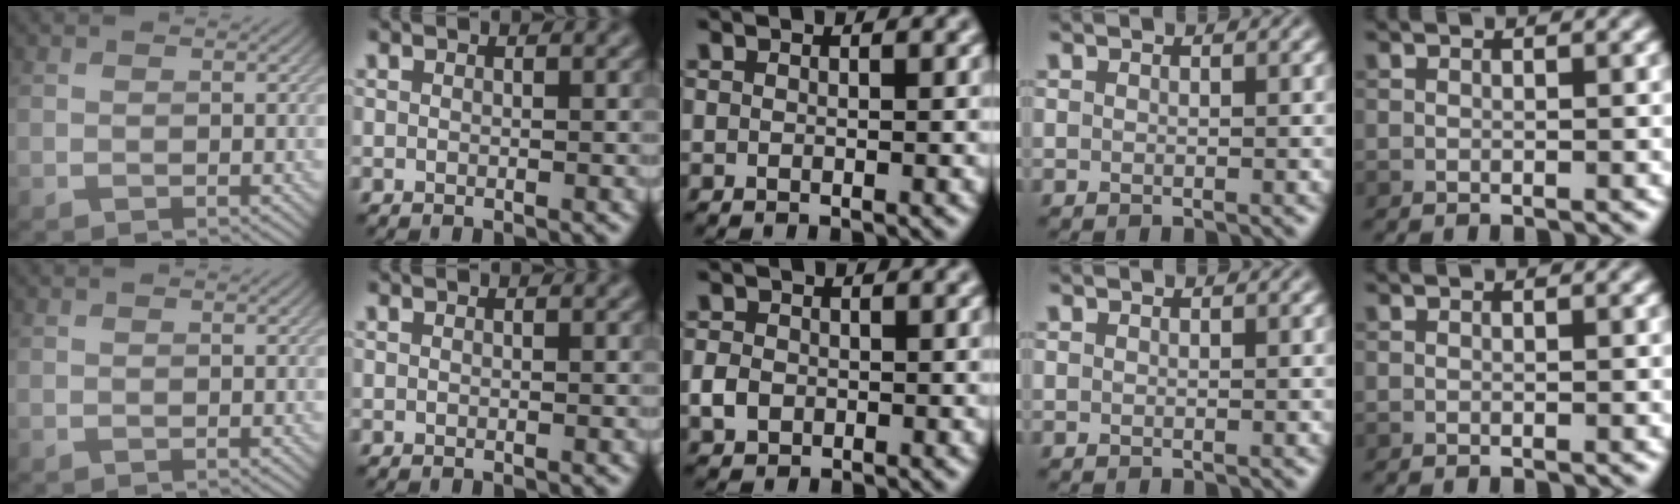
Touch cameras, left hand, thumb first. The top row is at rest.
{"middle": {"total": 1.8, "force": [-0.5, 1.5, 0.8], "torque": [-0.014, -0.002, -0.015]}}